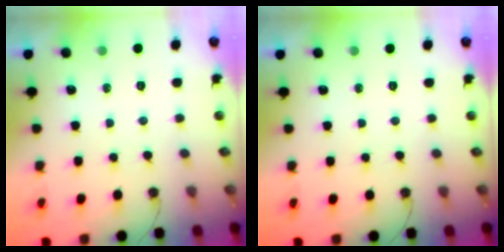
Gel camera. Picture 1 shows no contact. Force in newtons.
{"total": 0.0}